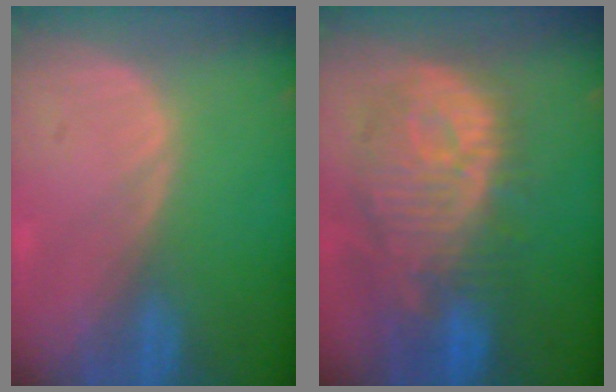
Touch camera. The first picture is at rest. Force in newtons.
{"total": 12.5, "press": 11.1, "slide": 5.6}